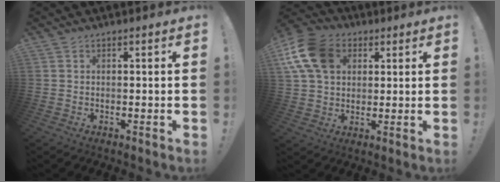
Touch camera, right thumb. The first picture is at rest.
{"total": 15.6, "force": [5.1, 11.7, 8.9], "torque": [-0.170, -0.008, 0.104]}